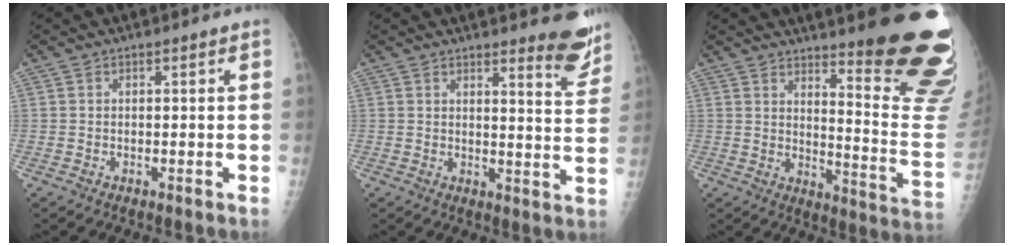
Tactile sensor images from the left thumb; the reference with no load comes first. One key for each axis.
{"total": 7.8, "fx": 6.6, "fy": 1.4, "fz": 4.0, "tx": -0.028, "ty": -0.056, "tz": 0.071}
{"total": 21.3, "fx": 15.7, "fy": 2.5, "fz": 14.2, "tx": -0.158, "ty": -0.149, "tz": 0.201}